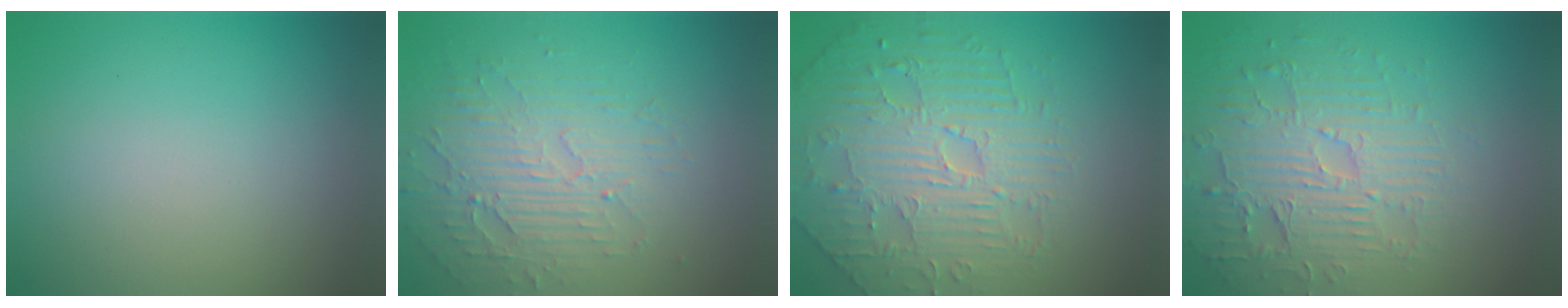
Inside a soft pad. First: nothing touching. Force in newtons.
{"total": 3.7, "press": 3.2, "slide": 1.8}
{"total": 4.7, "press": 4.7, "slide": 0.5}
{"total": 4.4, "press": 4.0, "slide": 1.8}